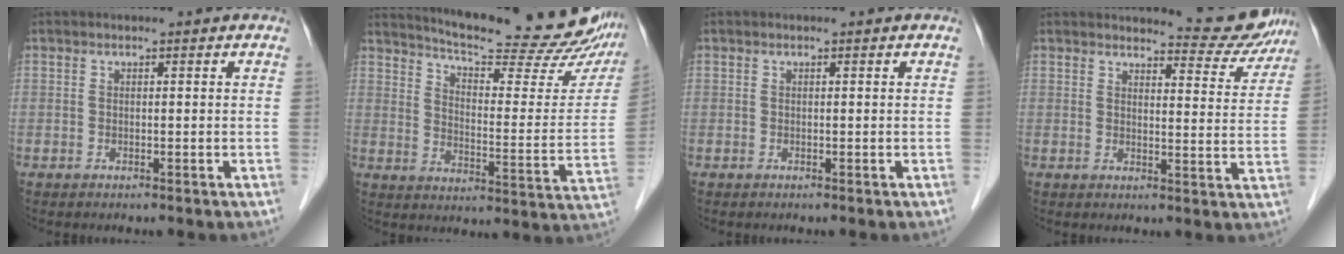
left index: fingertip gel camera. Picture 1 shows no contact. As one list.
[{"total": 25.3, "force": [23.1, 3.6, 9.7], "torque": [-0.142, -0.075, 0.286]}, {"total": 0.0}, {"total": 7.6, "force": [7.6, 1.1, 0.5], "torque": [-0.001, -0.030, 0.082]}]